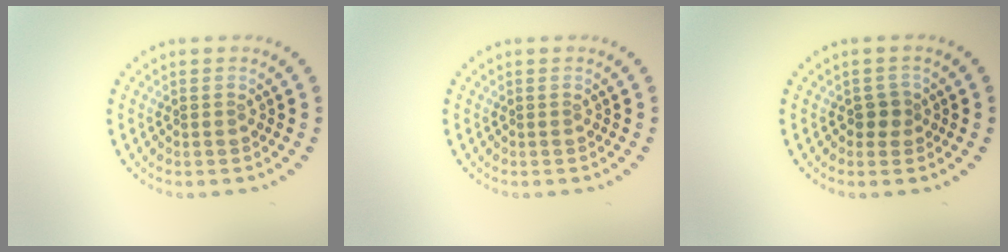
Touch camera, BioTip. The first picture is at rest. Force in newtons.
{"total": 0.0}
{"total": 1.2, "press": 1.1, "slide": 0.6}